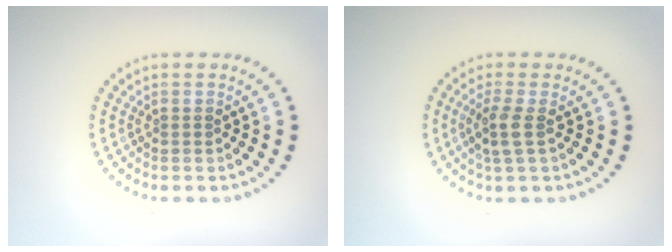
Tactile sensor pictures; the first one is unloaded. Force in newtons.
{"total": 2.0, "press": 1.7, "slide": 1.1}